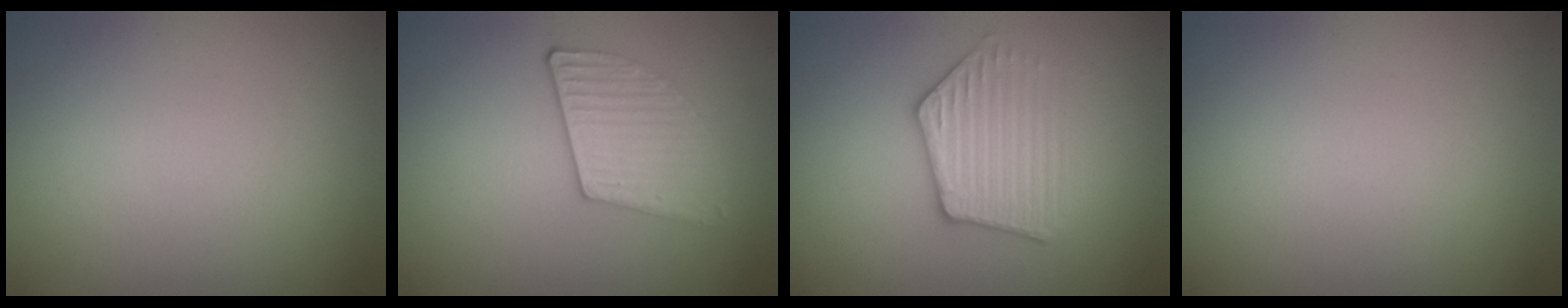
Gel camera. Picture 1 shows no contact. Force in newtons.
{"total": 3.0, "press": 2.9, "slide": 0.7}
{"total": 3.4, "press": 3.2, "slide": 1.3}
{"total": 0.0}